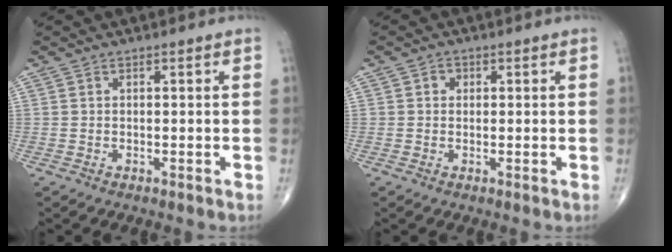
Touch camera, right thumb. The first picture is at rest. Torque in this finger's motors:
{"motor_torque": [0.23, 0.49, 0.21, 0.15, 0.03]}